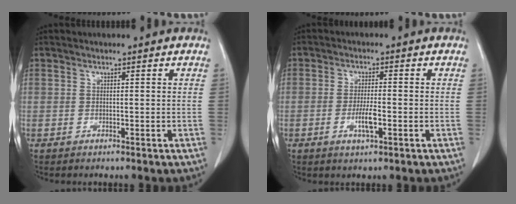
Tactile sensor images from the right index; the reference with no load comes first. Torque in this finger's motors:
{"motor_torque": [0.68, -0.25, 0.37, 0.06]}